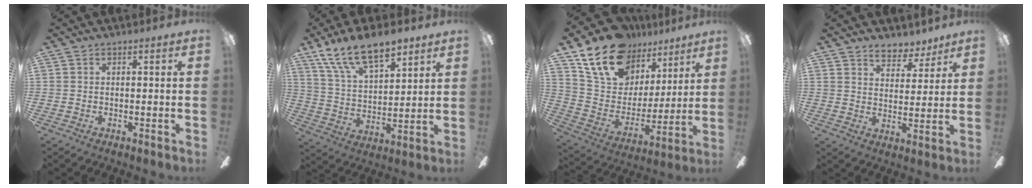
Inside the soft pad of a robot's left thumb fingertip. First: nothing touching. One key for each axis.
{"total": 15.5, "fx": 11.3, "fy": 6.2, "fz": 8.6, "tx": -0.156, "ty": -0.054, "tz": 0.204}
{"total": 19.5, "fx": 13.7, "fy": 11.5, "fz": 7.8, "tx": -0.151, "ty": -0.078, "tz": 0.253}
{"total": 6.1, "fx": 5.2, "fy": 2.9, "fz": 1.5, "tx": -0.006, "ty": -0.035, "tz": 0.090}